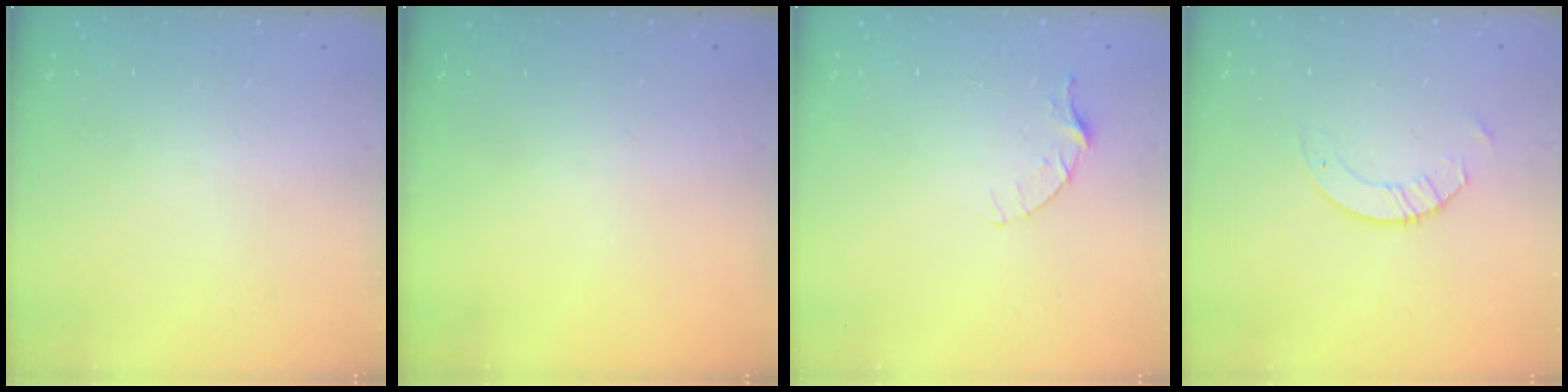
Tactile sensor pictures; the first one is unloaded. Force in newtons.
{"total": 0.0}
{"total": 3.6, "press": 3.6, "slide": 0.4}
{"total": 4.4, "press": 4.3, "slide": 0.4}